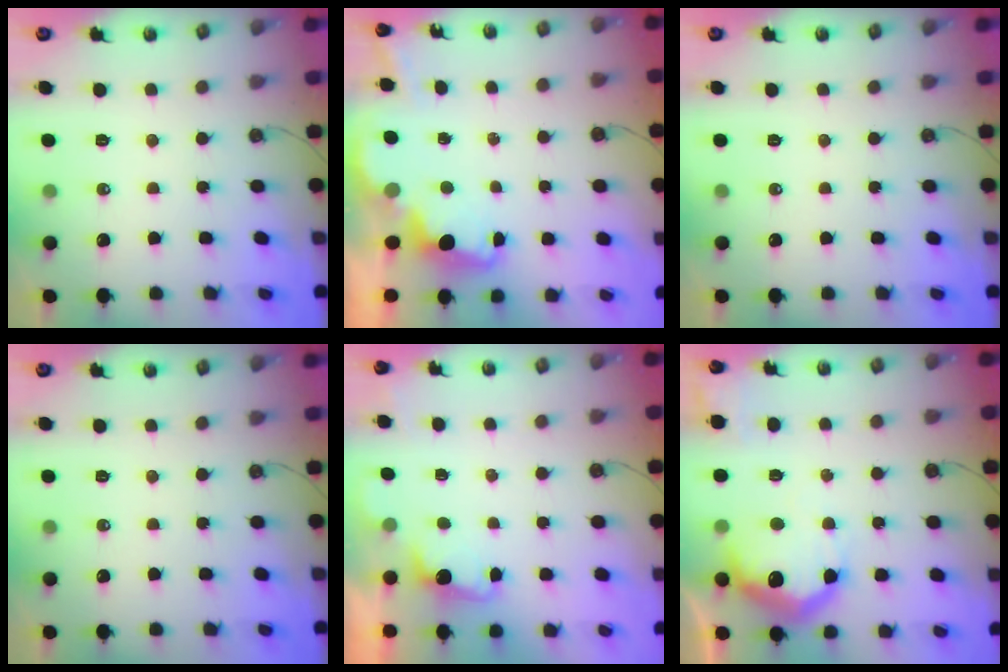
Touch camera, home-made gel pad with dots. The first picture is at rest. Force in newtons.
{"total": 3.5, "press": 3.4, "slide": 0.7}
{"total": 0.0}
{"total": 0.0}
{"total": 1.3, "press": 1.0, "slide": 0.8}
{"total": 17.8, "press": 17.8, "slide": 1.1}